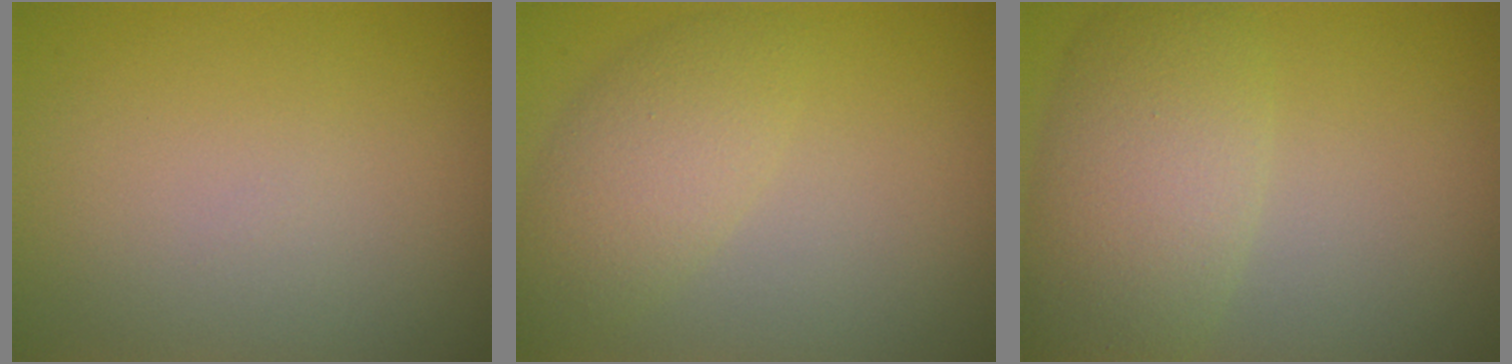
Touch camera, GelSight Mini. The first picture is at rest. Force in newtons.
{"total": 3.6, "press": 3.6, "slide": 0.1}
{"total": 5.9, "press": 5.9, "slide": 0.1}